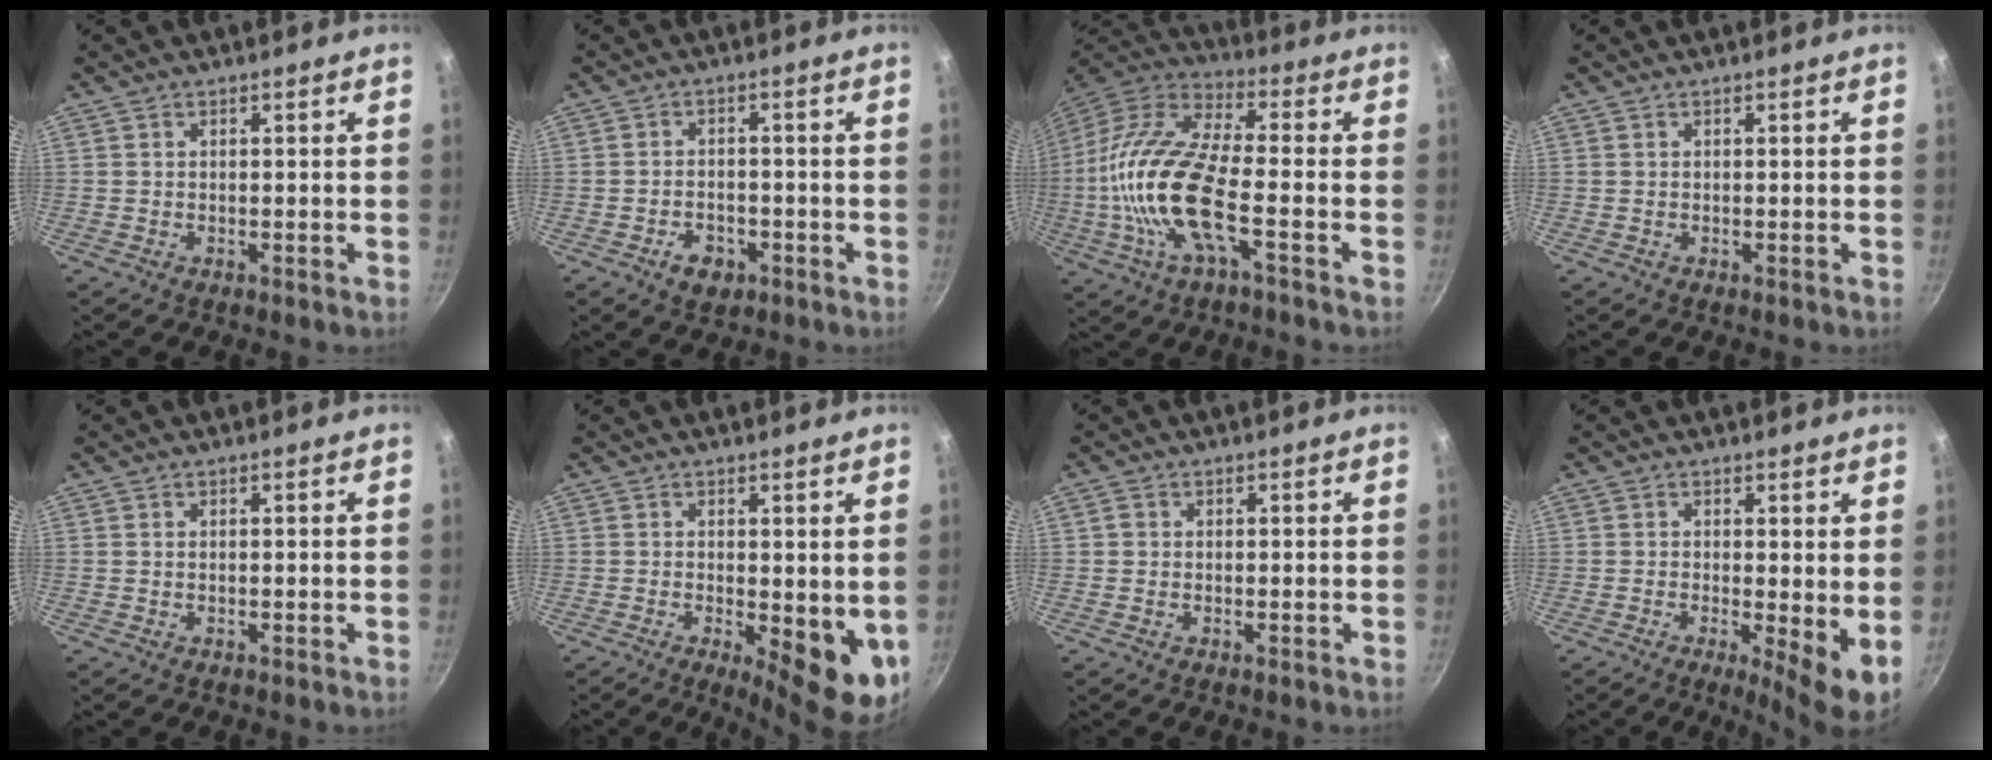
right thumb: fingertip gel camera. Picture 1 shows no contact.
{"total": 4.7, "force": [-2.4, 3.2, 2.6], "torque": [-0.034, 0.019, -0.033]}
{"total": 19.4, "force": [-3.9, 6.8, 17.7], "torque": [-0.355, 0.032, -0.092]}
{"total": 0.0}
{"total": 0.0}
{"total": 7.9, "force": [-0.7, 2.7, 7.4], "torque": [-0.076, -0.012, 0.001]}
{"total": 0.5, "force": [0.0, -0.1, -0.5], "torque": [0.009, 0.000, -0.001]}
{"total": 5.1, "force": [0.1, 0.7, 5.0], "torque": [-0.069, -0.020, 0.004]}